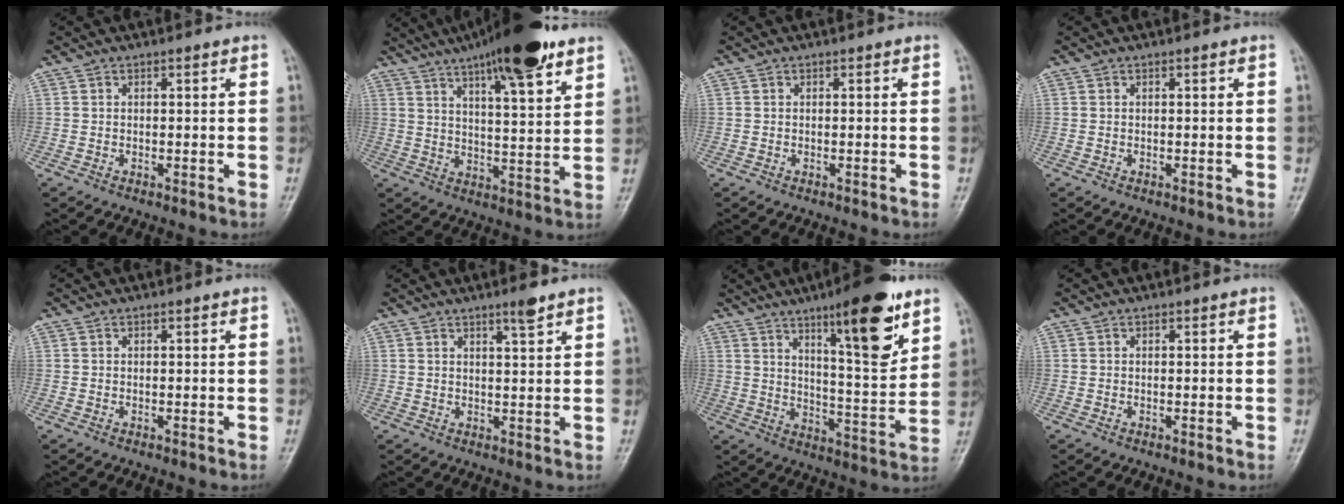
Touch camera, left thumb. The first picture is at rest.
{"total": 17.7, "force": [11.5, 3.9, 12.9], "torque": [-0.181, -0.040, 0.179]}
{"total": 0.0}
{"total": 0.0}
{"total": 0.0}
{"total": 3.2, "force": [2.3, 0.2, 2.2], "torque": [-0.033, -0.016, 0.038]}
{"total": 16.7, "force": [9.7, 3.6, 13.1], "torque": [-0.175, -0.060, 0.154]}
{"total": 0.0}